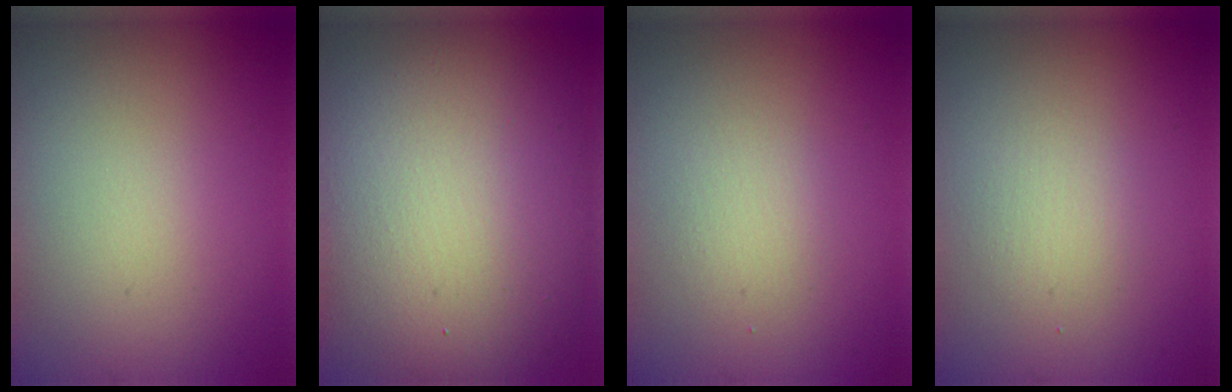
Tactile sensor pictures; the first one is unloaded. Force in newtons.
{"total": 14.2, "press": 14.1, "slide": 1.1}
{"total": 1.5, "press": 1.5, "slide": 0.1}
{"total": 1.6, "press": 1.6, "slide": 0.1}